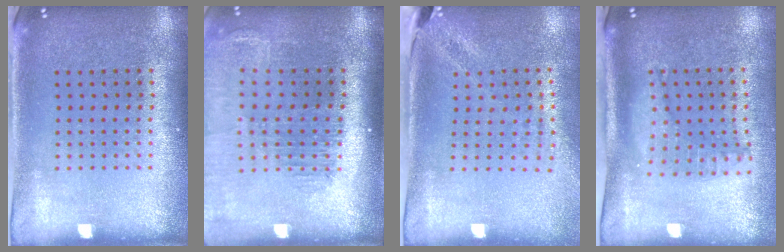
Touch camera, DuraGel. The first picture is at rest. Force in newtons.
{"total": 1.6, "press": 1.5, "slide": 0.6}
{"total": 1.9, "press": 1.6, "slide": 1.1}
{"total": 1.4, "press": 1.3, "slide": 0.4}